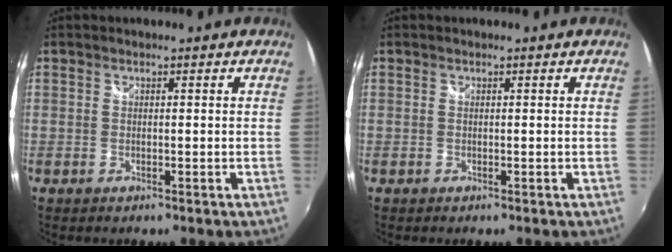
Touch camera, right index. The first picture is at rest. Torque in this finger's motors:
{"motor_torque": [-0.53, 0.39, 0.03, 0.00]}